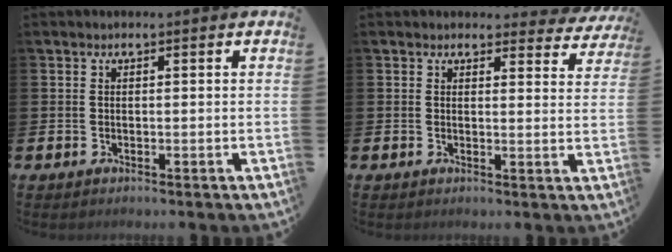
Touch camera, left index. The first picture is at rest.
{"total": 2.2, "force": [2.0, 0.9, 0.1], "torque": [-0.001, -0.010, 0.031]}